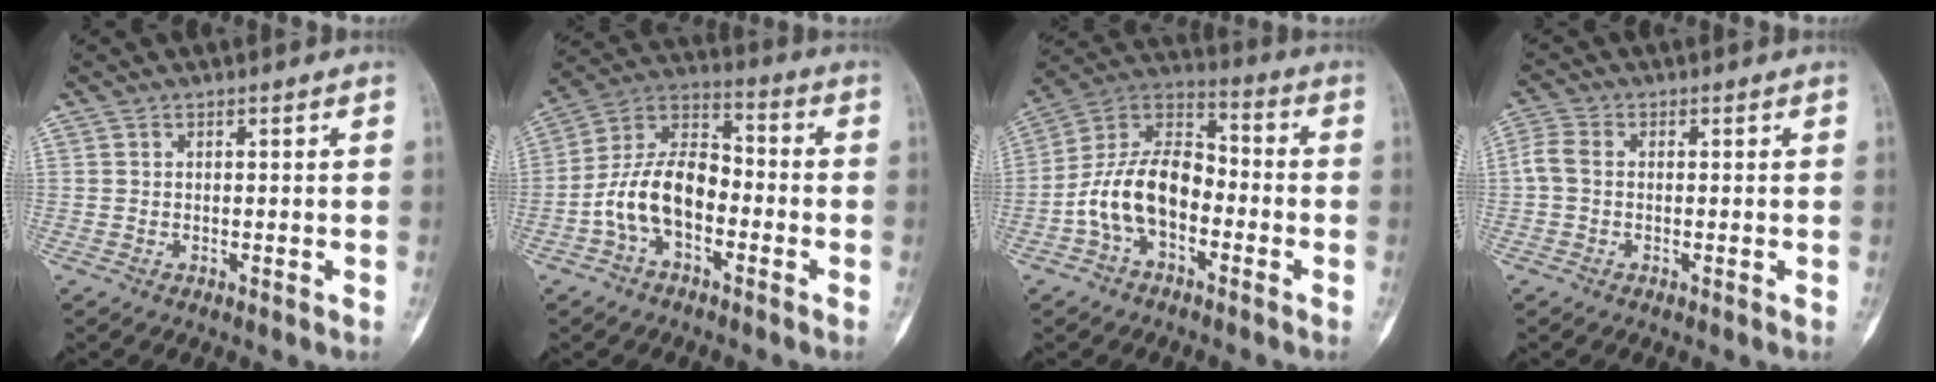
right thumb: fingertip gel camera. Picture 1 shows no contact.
{"total": 13.2, "force": [-3.7, 8.0, 9.9], "torque": [-0.170, 0.051, -0.078]}
{"total": 14.5, "force": [-4.0, 9.0, 10.6], "torque": [-0.181, 0.057, -0.084]}
{"total": 3.4, "force": [-0.2, 2.4, 2.4], "torque": [-0.054, 0.008, -0.015]}